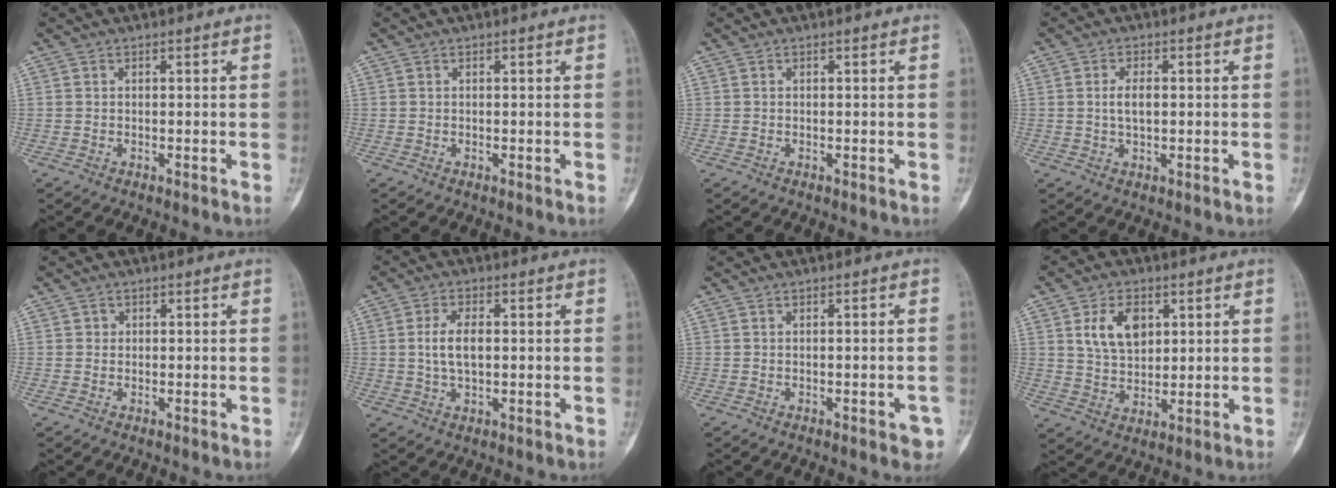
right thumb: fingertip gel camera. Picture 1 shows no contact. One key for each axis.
{"total": 0.0}
{"total": 0.0}
{"total": 3.4, "fx": 0.2, "fy": 1.6, "fz": 3.0, "tx": -0.056, "ty": -0.002, "tz": 0.005}
{"total": 0.8, "fx": 0.1, "fy": 0.8, "fz": 0.1, "tx": 0.004, "ty": 0.003, "tz": 0.001}
{"total": 5.4, "fx": 0.4, "fy": 2.7, "fz": 4.7, "tx": -0.095, "ty": 0.002, "tz": 0.007}
{"total": 3.1, "fx": -1.5, "fy": 1.2, "fz": 2.5, "tx": -0.021, "ty": 0.010, "tz": -0.014}
{"total": 8.9, "fx": 3.0, "fy": 5.8, "fz": 6.0, "tx": -0.088, "ty": -0.012, "tz": 0.061}